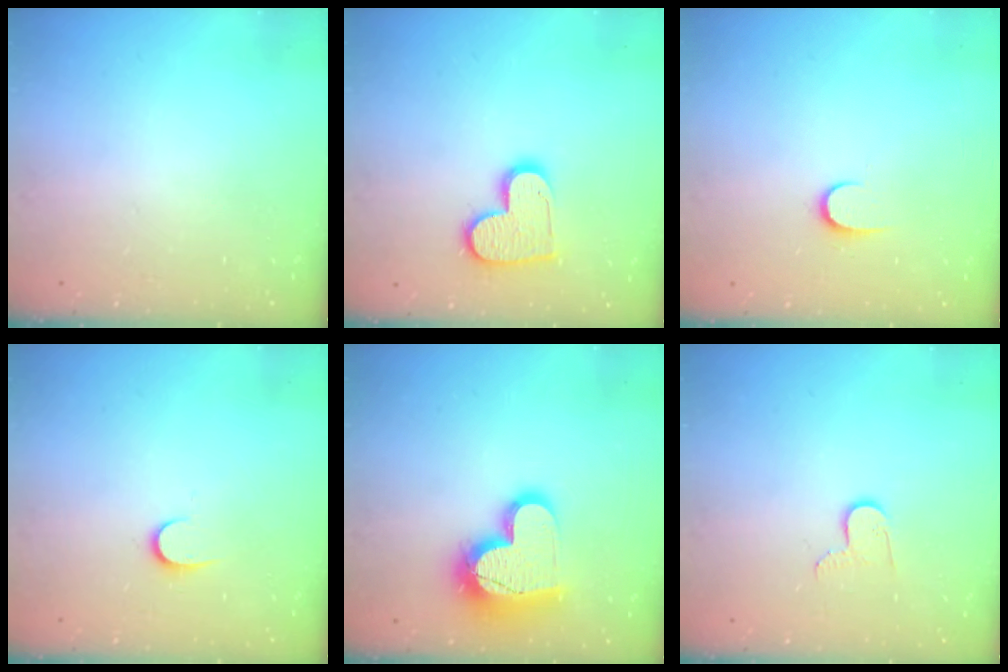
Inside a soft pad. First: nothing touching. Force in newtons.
{"total": 13.3, "press": 13.3, "slide": 1.1}
{"total": 6.1, "press": 6.1, "slide": 0.6}
{"total": 6.4, "press": 6.4, "slide": 0.6}
{"total": 19.3, "press": 19.2, "slide": 1.4}
{"total": 6.0, "press": 6.0, "slide": 0.6}